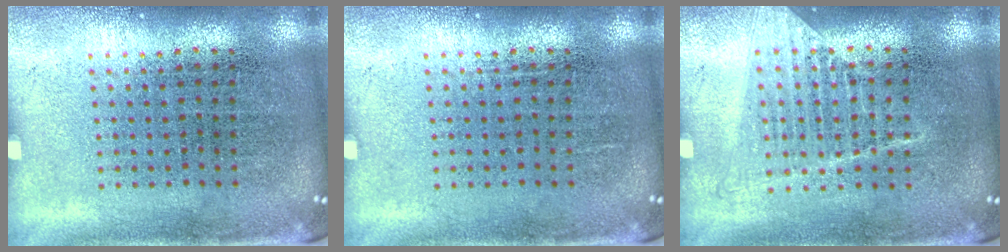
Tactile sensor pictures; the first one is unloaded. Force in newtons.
{"total": 0.0}
{"total": 1.2, "press": 1.1, "slide": 0.4}